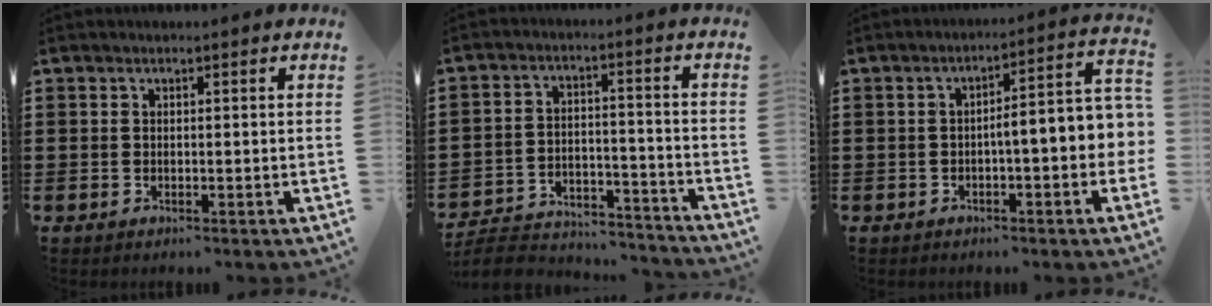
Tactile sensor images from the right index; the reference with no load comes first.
{"total": 6.6, "force": [-6.2, 1.2, 1.6], "torque": [-0.034, 0.011, -0.123]}
{"total": 5.3, "force": [-1.1, 0.9, 5.1], "torque": [-0.084, -0.015, -0.028]}